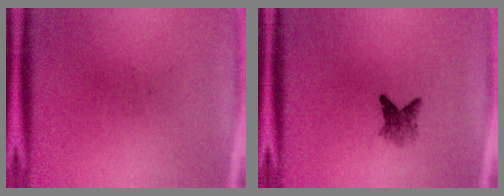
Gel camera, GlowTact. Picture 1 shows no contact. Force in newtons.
{"total": 2.5}